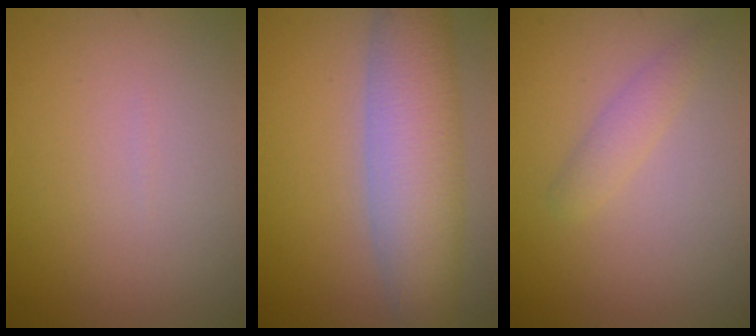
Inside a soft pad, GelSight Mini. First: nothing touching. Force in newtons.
{"total": 6.9, "press": 6.9, "slide": 0.4}
{"total": 1.4, "press": 1.4, "slide": 0.0}